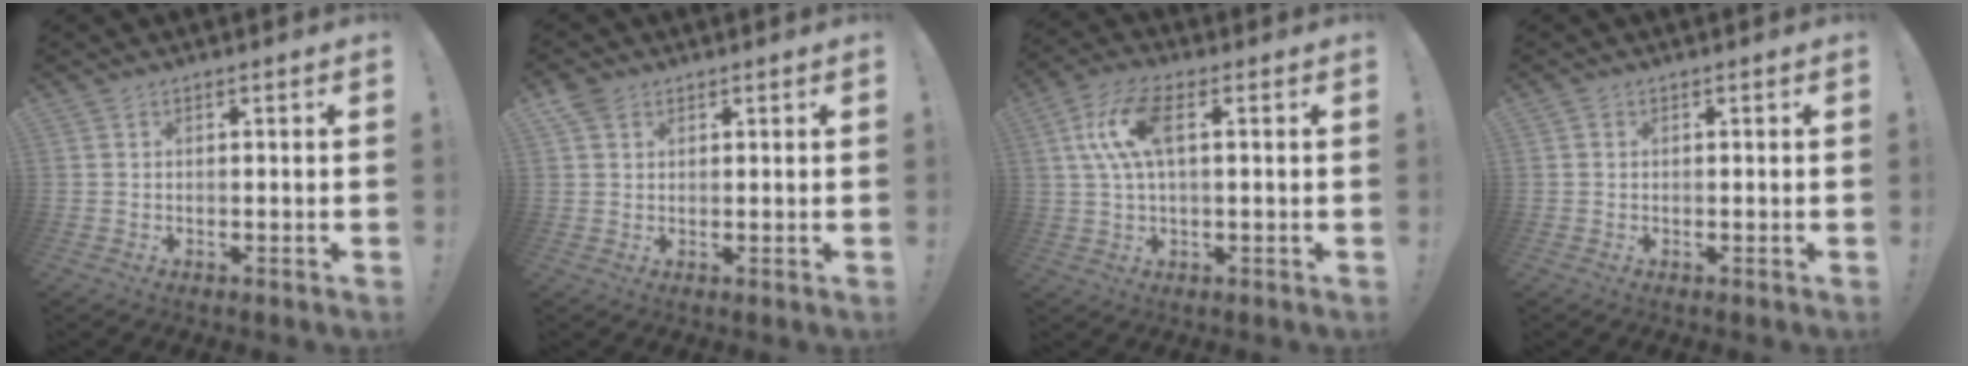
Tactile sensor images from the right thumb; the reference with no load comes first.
{"total": 3.8, "force": [2.3, 2.6, 1.5], "torque": [-0.026, -0.004, 0.043]}
{"total": 11.8, "force": [2.6, 5.3, 10.2], "torque": [-0.218, 0.007, 0.048]}
{"total": 0.0}